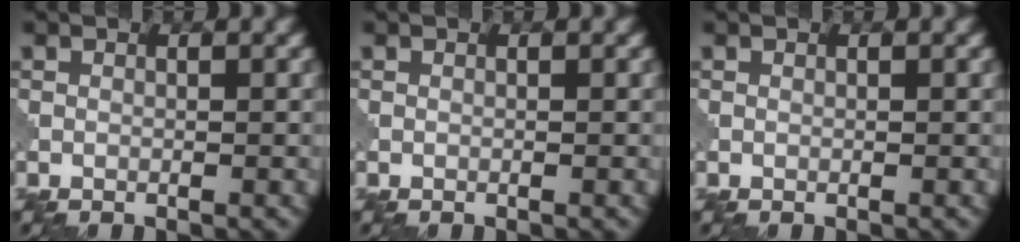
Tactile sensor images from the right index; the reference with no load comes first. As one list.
[{"total": 0.0}, {"total": 0.0}]